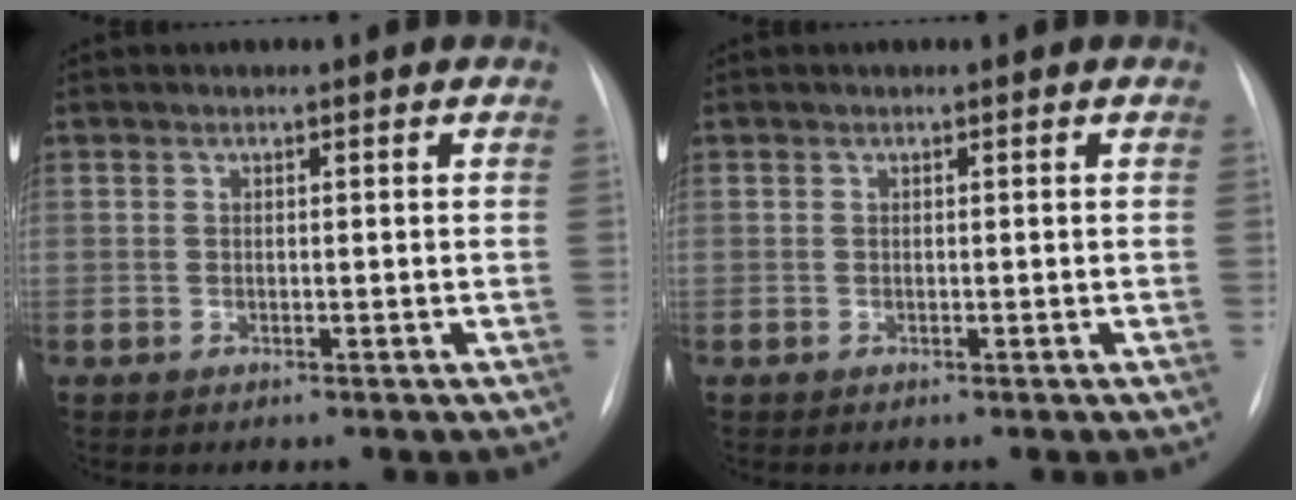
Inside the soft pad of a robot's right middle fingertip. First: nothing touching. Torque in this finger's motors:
{"motor_torque": [-0.24, 0.07, -0.01, 0.00]}